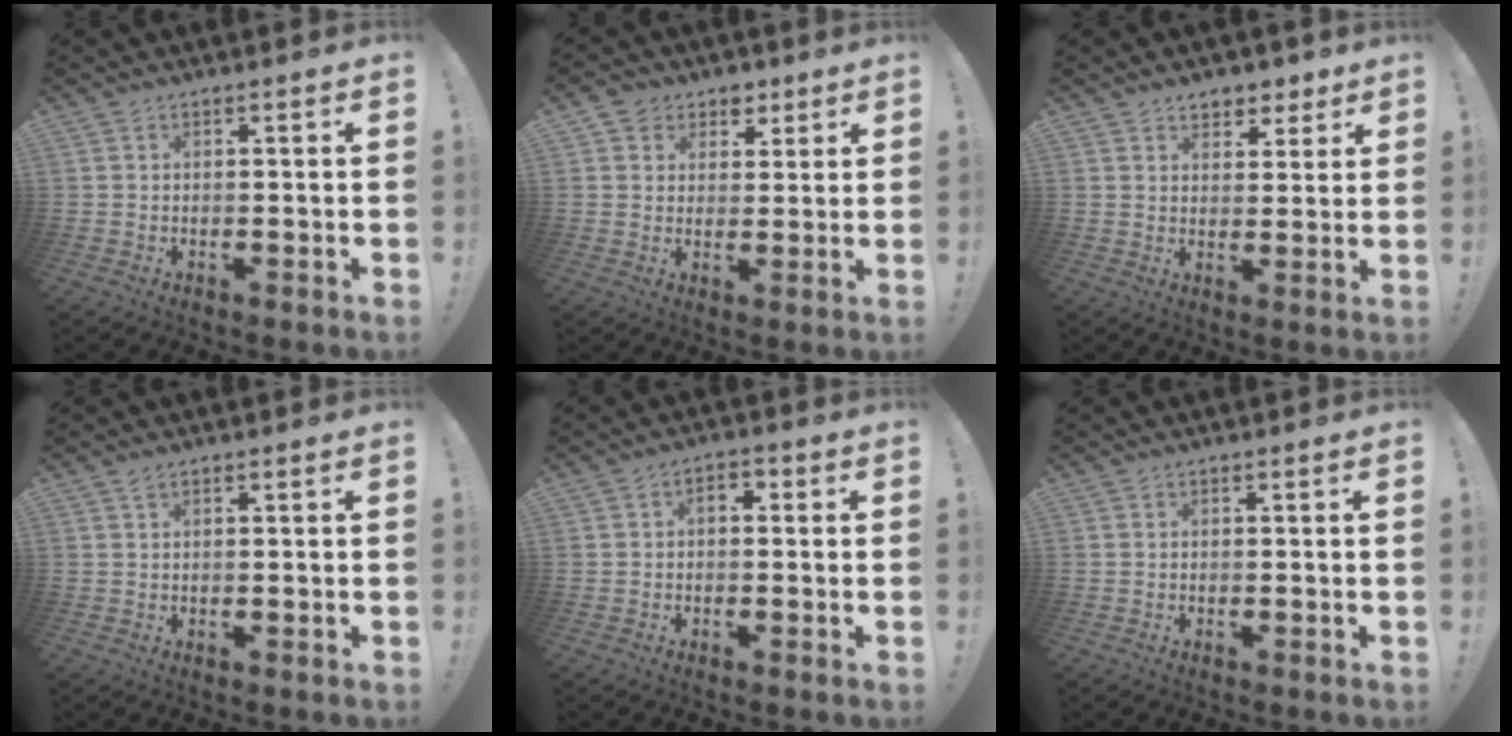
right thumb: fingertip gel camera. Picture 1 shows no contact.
{"total": 6.4, "force": [3.1, 5.4, 1.2], "torque": [-0.018, -0.013, 0.063]}
{"total": 5.5, "force": [3.9, 3.7, 1.3], "torque": [0.000, -0.028, 0.070]}
{"total": 0.9, "force": [0.8, 0.3, 0.4], "torque": [-0.003, -0.001, 0.013]}
{"total": 2.9, "force": [-0.3, 1.9, 2.1], "torque": [-0.026, 0.005, -0.010]}
{"total": 0.0}